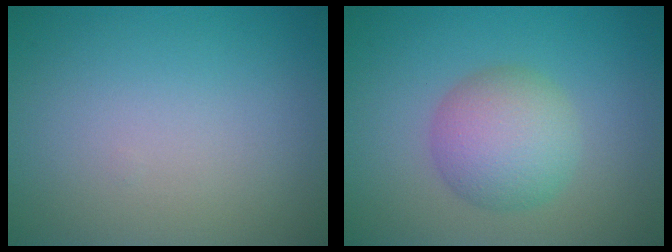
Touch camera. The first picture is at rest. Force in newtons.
{"total": 4.9, "press": 4.9, "slide": 0.1}